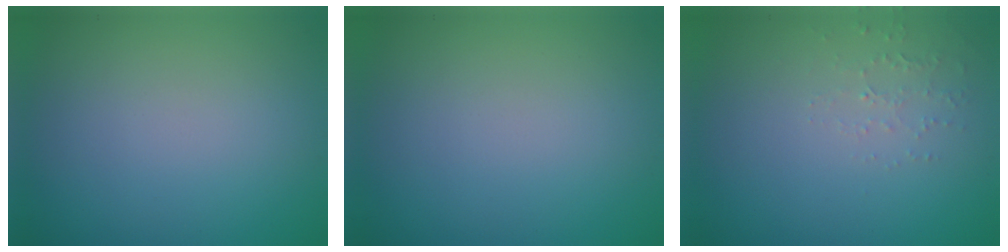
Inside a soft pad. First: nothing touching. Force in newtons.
{"total": 0.0}
{"total": 1.3, "press": 1.3, "slide": 0.4}